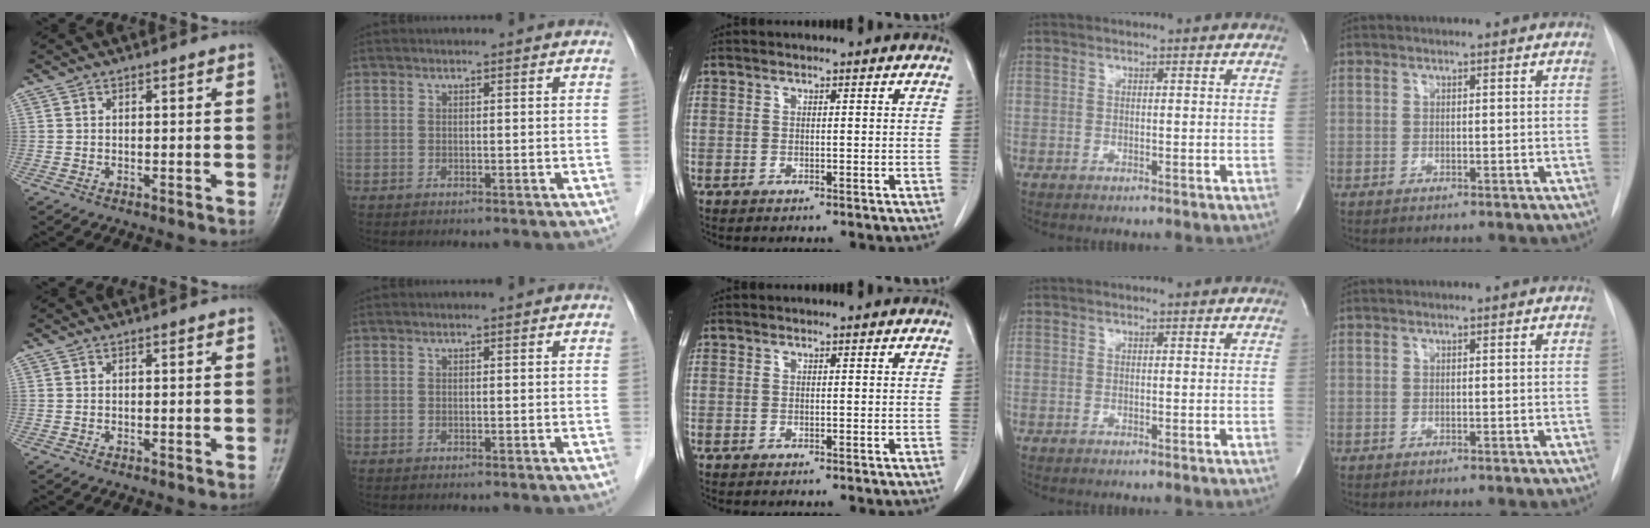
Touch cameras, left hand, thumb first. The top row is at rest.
{}